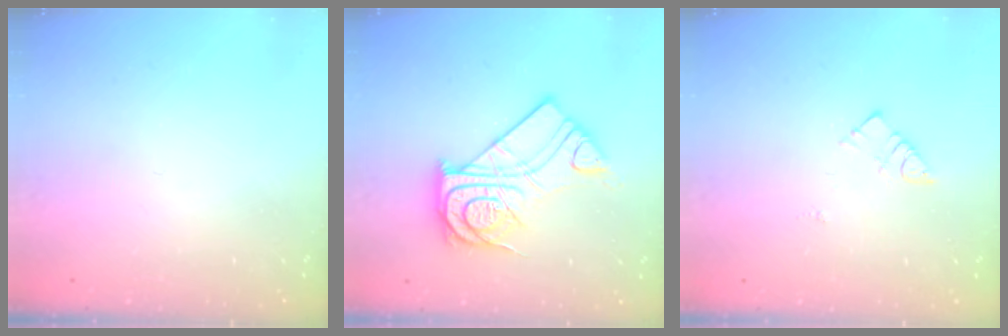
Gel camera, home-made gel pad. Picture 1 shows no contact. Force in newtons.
{"total": 16.6, "press": 16.5, "slide": 1.4}
{"total": 5.6, "press": 5.6, "slide": 0.1}